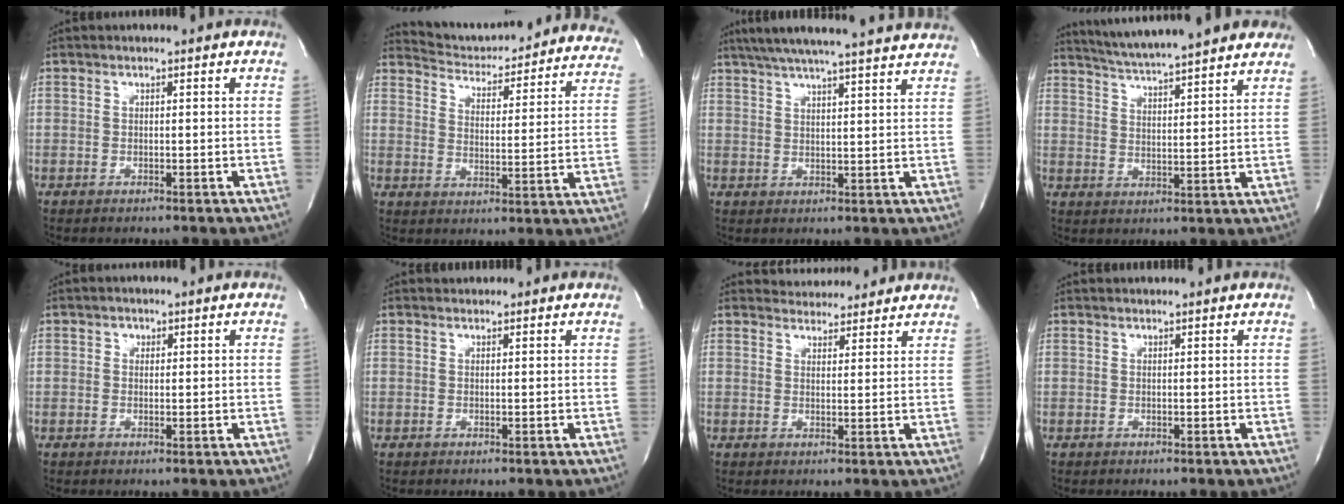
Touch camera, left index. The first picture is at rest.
{"total": 23.8, "force": [22.3, 4.8, 6.9], "torque": [-0.094, -0.062, 0.266]}
{"total": 20.3, "force": [18.0, 0.5, 9.2], "torque": [-0.158, 0.020, 0.241]}
{"total": 18.4, "force": [16.3, 1.2, 8.3], "torque": [-0.135, 0.021, 0.229]}
{"total": 1.0, "force": [0.5, 0.9, 0.3], "torque": [-0.003, -0.002, 0.005]}
{"total": 1.3, "force": [1.2, 0.6, 0.0], "torque": [-0.005, 0.013, 0.018]}
{"total": 6.3, "force": [6.1, 1.7, 0.5], "torque": [-0.007, 0.013, 0.075]}
{"total": 2.6, "force": [2.6, 0.1, 0.4], "torque": [-0.010, 0.021, 0.034]}